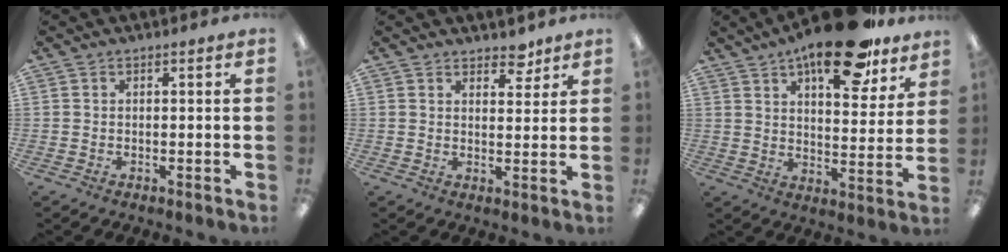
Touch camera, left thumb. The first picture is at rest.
{"total": 4.3, "force": [3.7, 1.9, 1.0], "torque": [0.005, -0.024, 0.062]}
{"total": 19.2, "force": [13.1, 7.4, 11.9], "torque": [-0.167, -0.071, 0.211]}